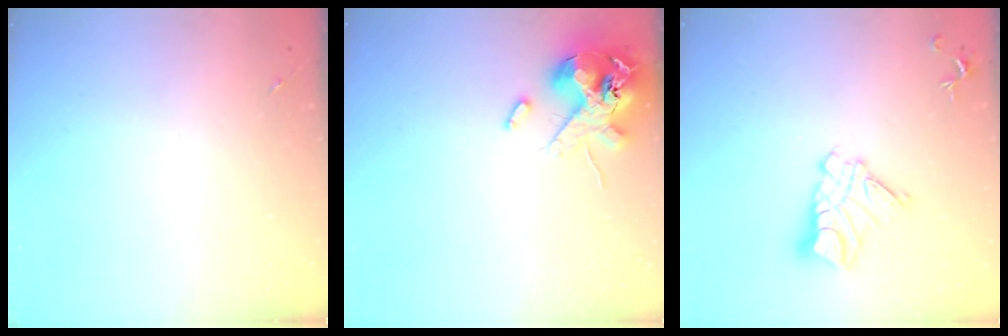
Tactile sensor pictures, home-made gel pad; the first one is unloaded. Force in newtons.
{"total": 14.1, "press": 13.9, "slide": 2.5}
{"total": 11.1, "press": 11.0, "slide": 1.1}